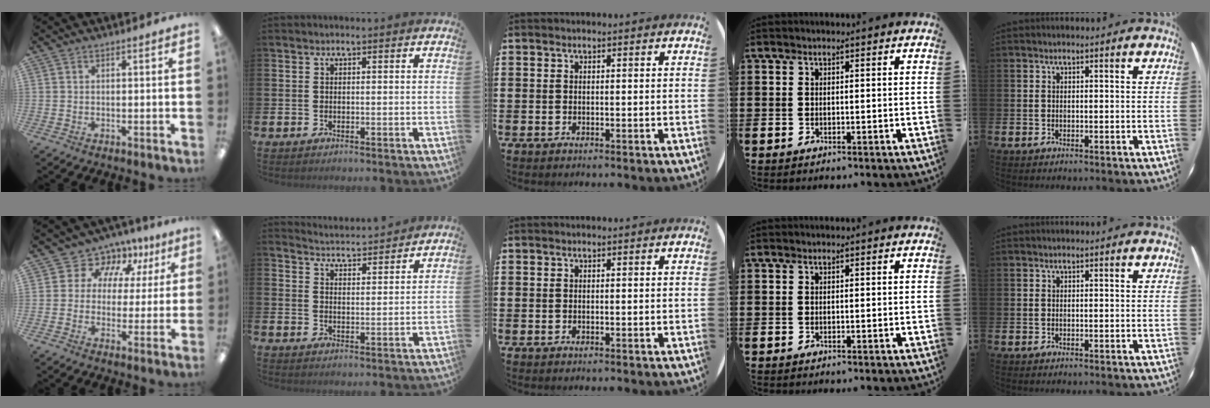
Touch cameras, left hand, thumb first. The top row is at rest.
{"thumb": {"total": 8.2, "force": [4.4, 6.7, 1.4], "torque": [-0.038, -0.035, 0.084]}, "index": {"total": 4.2, "force": [4.2, 0.1, -0.4], "torque": [-0.003, -0.034, 0.073]}}